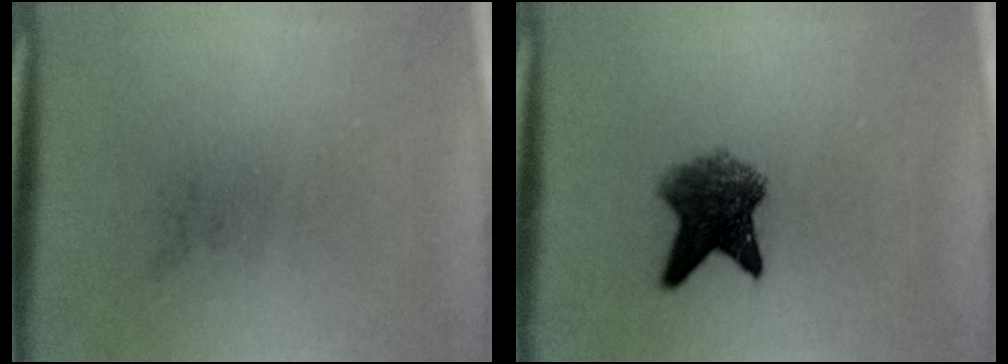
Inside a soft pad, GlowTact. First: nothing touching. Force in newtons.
{"total": 5.8}